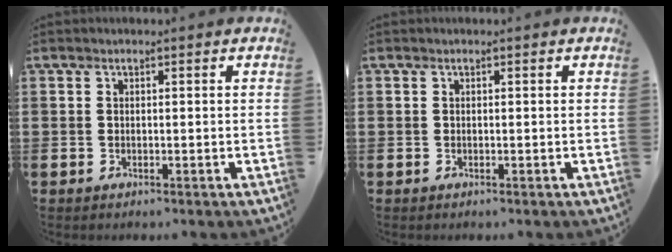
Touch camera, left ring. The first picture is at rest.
{"total": 0.0}